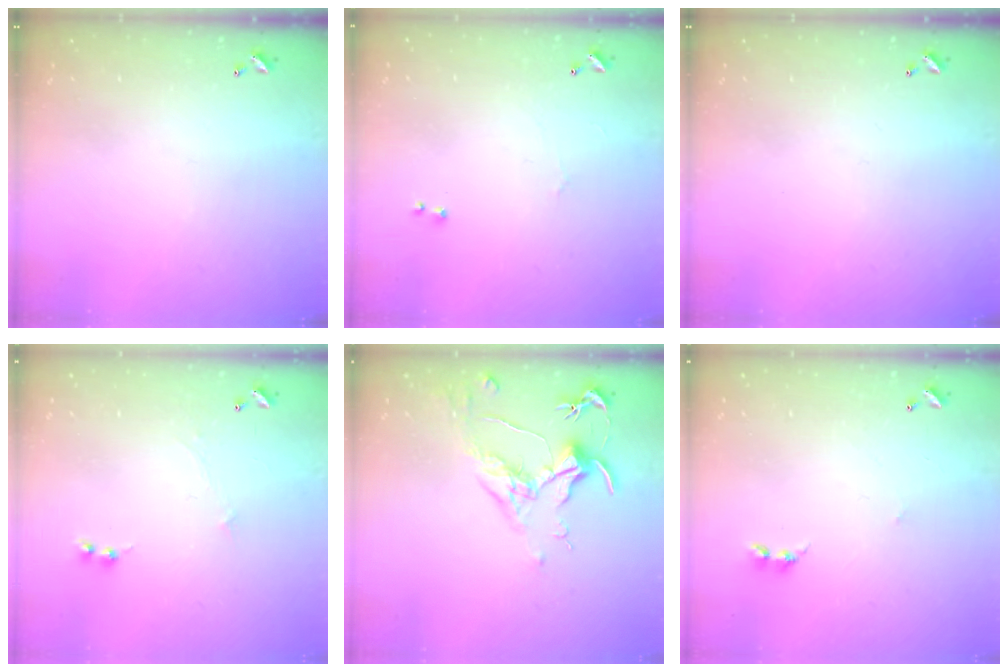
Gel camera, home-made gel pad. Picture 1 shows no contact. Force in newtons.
{"total": 1.0, "press": 0.5, "slide": 0.8}
{"total": 0.0}
{"total": 0.0}
{"total": 1.8, "press": 1.5, "slide": 0.9}
{"total": 2.8, "press": 2.7, "slide": 0.4}